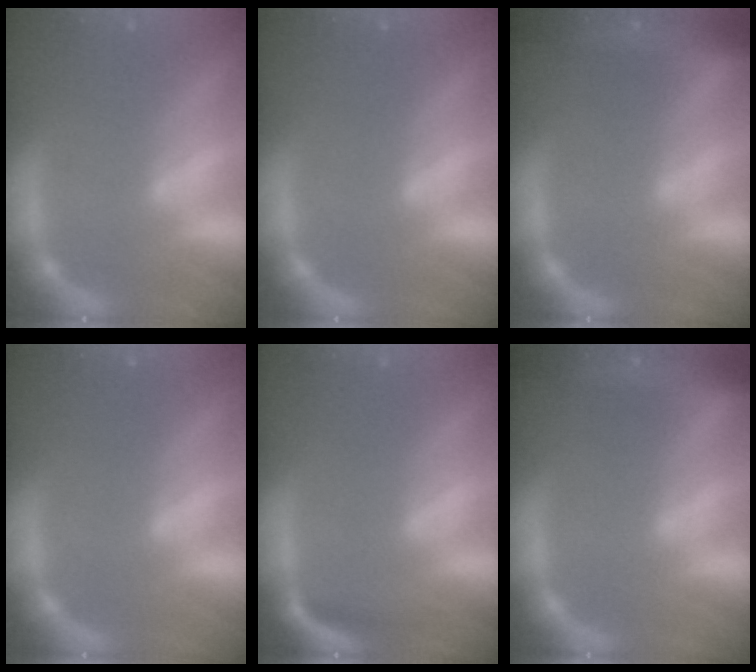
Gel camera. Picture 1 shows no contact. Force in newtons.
{"total": 0.0}
{"total": 9.0}
{"total": 0.0}
{"total": 3.0}
{"total": 9.0}